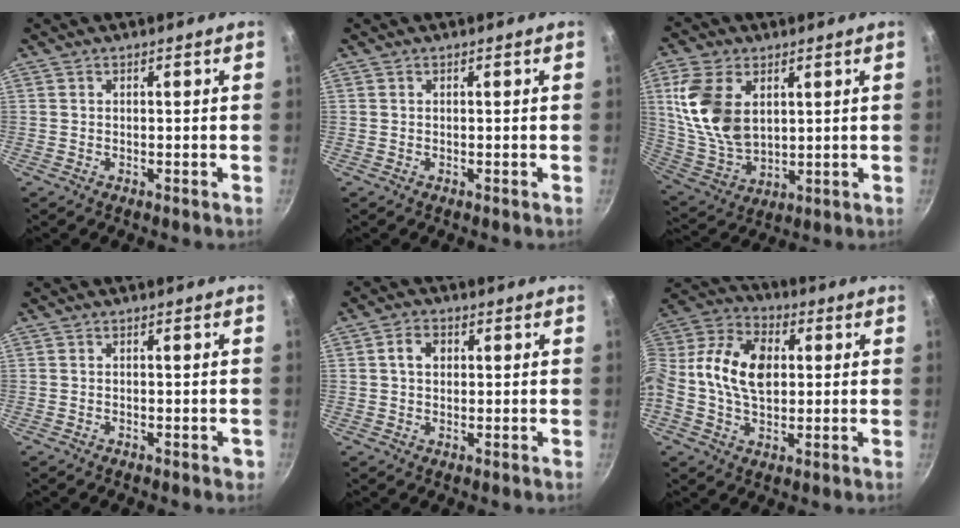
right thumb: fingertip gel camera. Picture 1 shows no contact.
{"total": 0.0}
{"total": 15.0, "force": [4.2, 9.5, 10.8], "torque": [-0.195, -0.019, 0.096]}
{"total": 1.2, "force": [-0.7, 0.6, 0.8], "torque": [-0.008, 0.006, -0.006]}
{"total": 3.8, "force": [0.7, 2.9, 2.3], "torque": [-0.026, 0.007, 0.008]}
{"total": 15.5, "force": [1.2, 10.6, 11.2], "torque": [-0.192, 0.021, 0.001]}